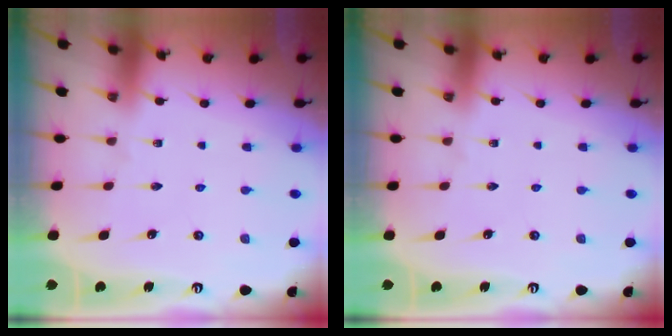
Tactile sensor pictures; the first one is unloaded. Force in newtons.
{"total": 0.0}